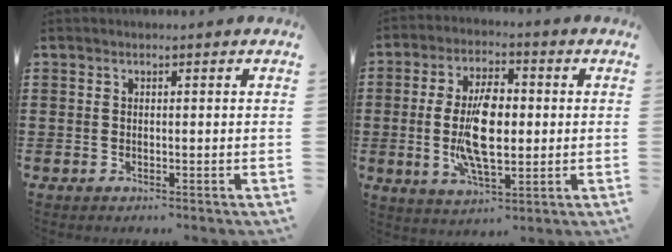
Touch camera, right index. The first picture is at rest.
{"total": 10.5, "force": [-0.3, 4.8, 9.3], "torque": [-0.185, 0.002, -0.010]}